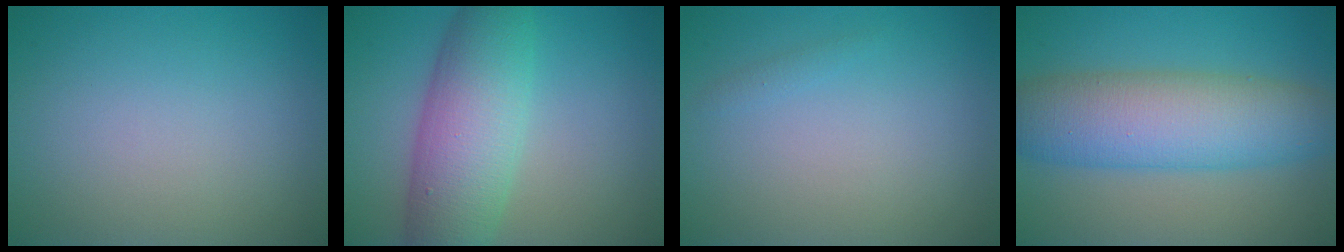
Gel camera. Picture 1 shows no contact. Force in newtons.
{"total": 8.0, "press": 8.0, "slide": 0.1}
{"total": 0.6, "press": 0.6, "slide": 0.0}
{"total": 8.6, "press": 8.6, "slide": 0.1}